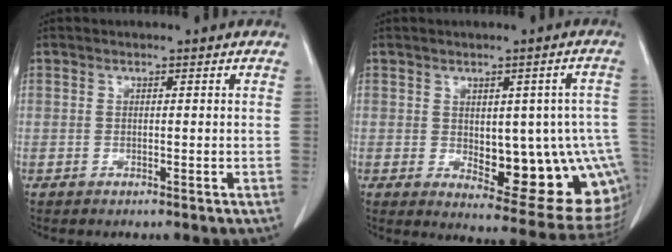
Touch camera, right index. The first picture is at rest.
{"total": 16.2, "force": [-2.5, 6.5, 14.6], "torque": [-0.128, 0.015, -0.006]}